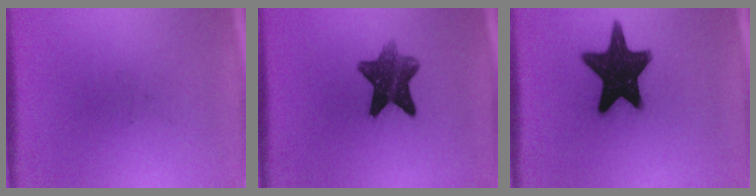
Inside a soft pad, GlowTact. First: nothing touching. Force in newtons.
{"total": 8.7}
{"total": 16.1}